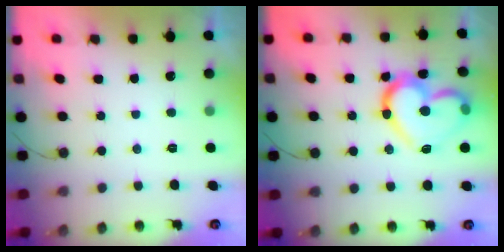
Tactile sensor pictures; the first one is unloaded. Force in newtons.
{"total": 18.6, "press": 18.5, "slide": 2.2}